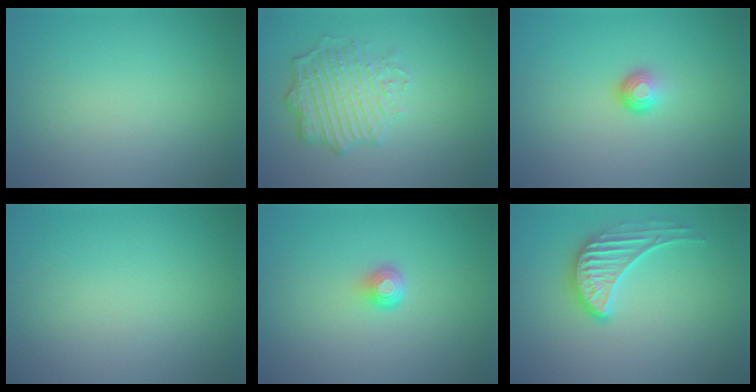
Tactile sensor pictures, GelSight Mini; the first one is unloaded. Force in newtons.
{"total": 4.8, "press": 3.7, "slide": 3.1}
{"total": 1.4, "press": 1.1, "slide": 1.0}
{"total": 0.0}
{"total": 1.6, "press": 1.1, "slide": 1.1}
{"total": 3.5, "press": 3.0, "slide": 1.7}